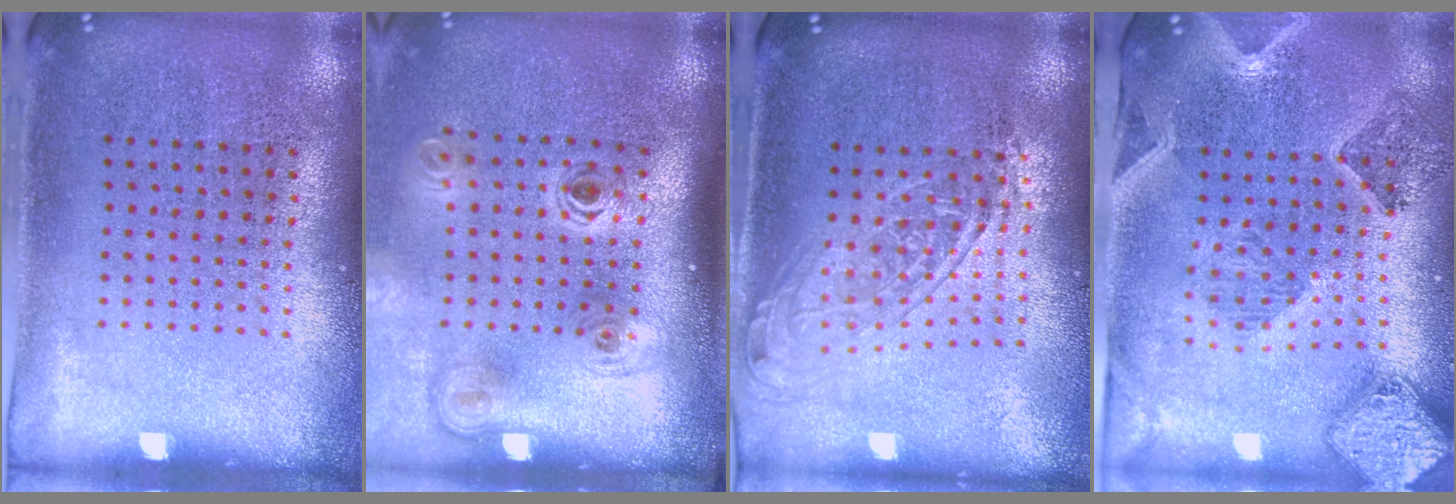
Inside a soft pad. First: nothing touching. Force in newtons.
{"total": 2.1, "press": 1.4, "slide": 1.6}
{"total": 1.6, "press": 1.3, "slide": 0.9}
{"total": 1.8, "press": 1.7, "slide": 0.4}